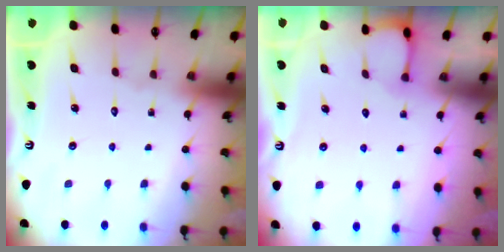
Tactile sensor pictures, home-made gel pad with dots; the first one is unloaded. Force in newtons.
{"total": 2.1, "press": 2.1, "slide": 0.2}